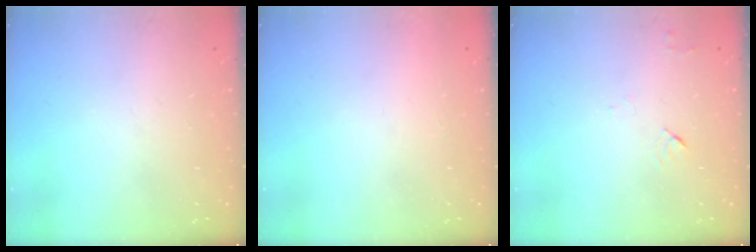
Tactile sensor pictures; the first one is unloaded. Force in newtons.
{"total": 1.5, "press": 1.5, "slide": 0.1}
{"total": 3.7, "press": 3.6, "slide": 0.5}